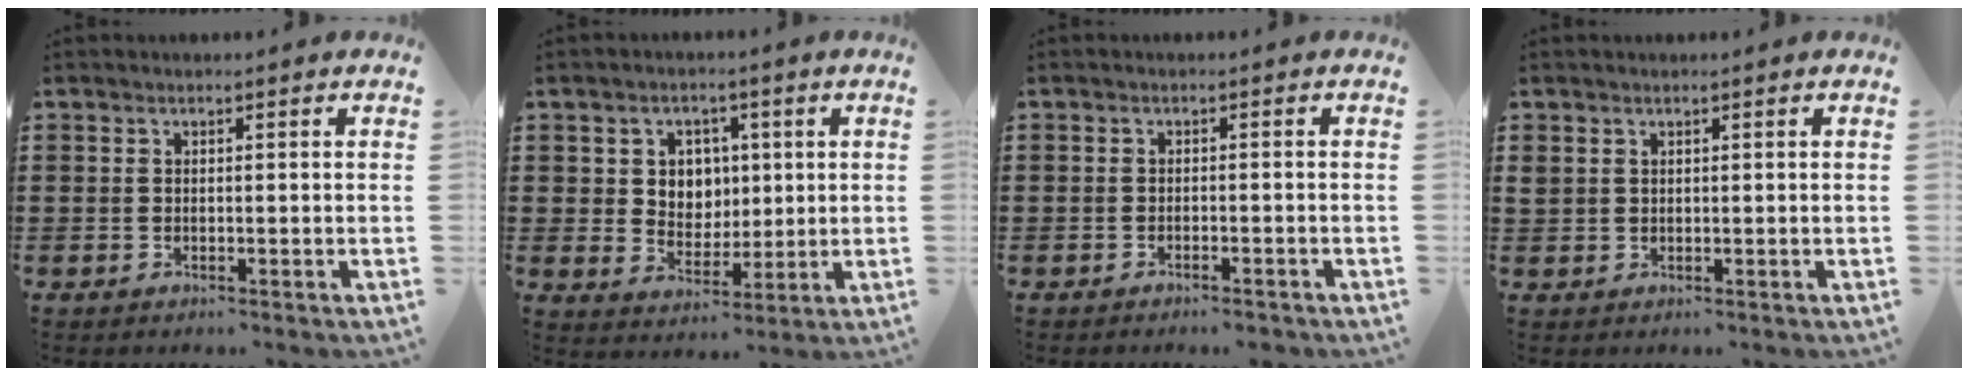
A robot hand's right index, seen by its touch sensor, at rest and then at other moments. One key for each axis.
{"total": 4.9, "fx": 1.4, "fy": 4.6, "fz": 1.1, "tx": -0.038, "ty": 0.011, "tz": 0.023}
{"total": 1.3, "fx": -1.2, "fy": -0.1, "fz": 0.4, "tx": -0.009, "ty": 0.000, "tz": -0.024}
{"total": 0.9, "fx": 0.6, "fy": 0.7, "fz": 0.2, "tx": -0.005, "ty": 0.002, "tz": 0.012}